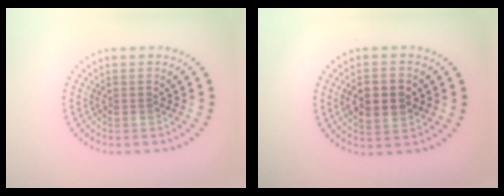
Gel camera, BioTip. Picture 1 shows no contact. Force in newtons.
{"total": 5.1, "press": 5.1, "slide": 0.3}